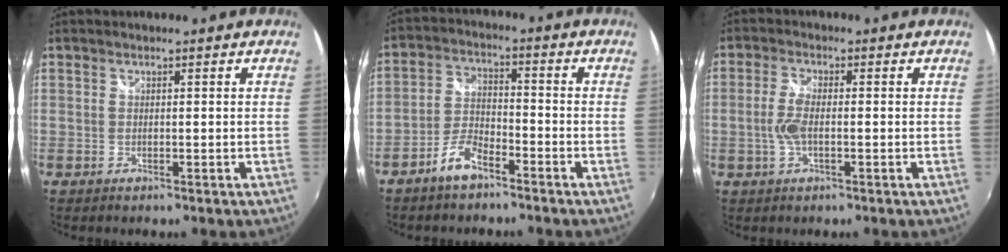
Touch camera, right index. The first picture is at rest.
{"total": 6.3, "force": [-4.7, 2.2, 3.5], "torque": [-0.084, 0.008, -0.091]}
{"total": 4.6, "force": [-0.8, 1.6, 4.2], "torque": [-0.092, 0.001, -0.016]}